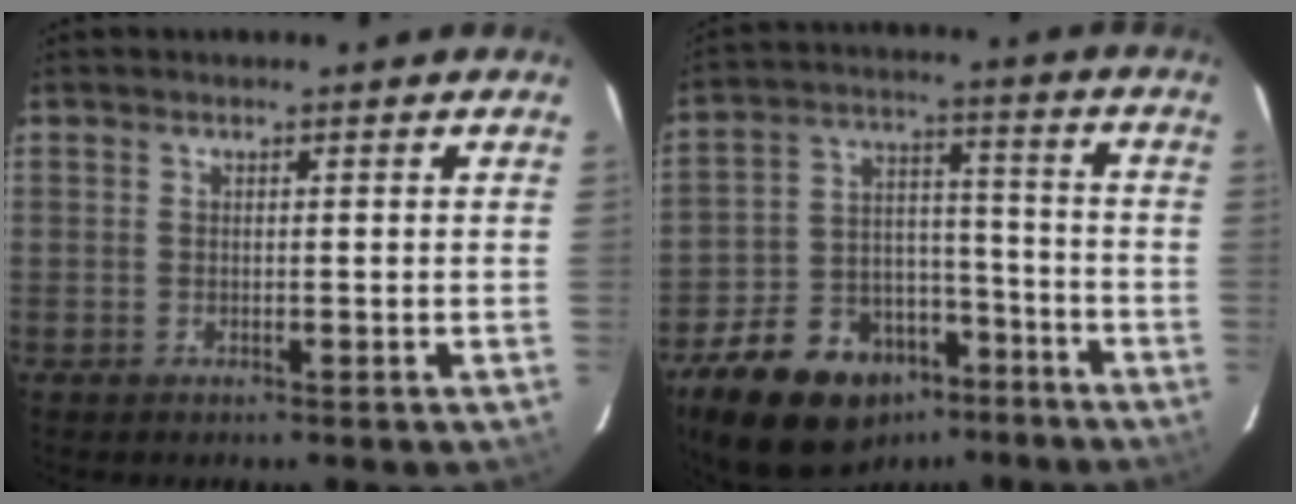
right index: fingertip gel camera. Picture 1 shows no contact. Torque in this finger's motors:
{"motor_torque": [1.04, -1.10, 0.35, 0.05]}